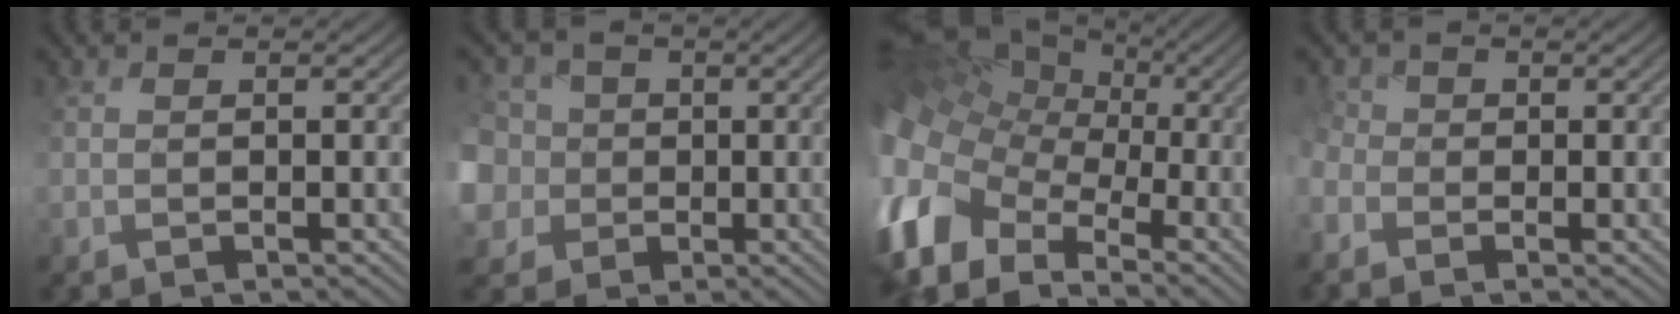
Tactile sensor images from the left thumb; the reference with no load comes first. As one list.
[{"total": 9.5, "force": [1.2, 8.8, 3.3], "torque": [-0.138, 0.003, -0.001]}, {"total": 15.2, "force": [-2.1, 11.4, 9.9], "torque": [-0.278, -0.005, -0.022]}, {"total": 3.8, "force": [-1.4, 3.1, 1.8], "torque": [-0.054, 0.000, -0.027]}]